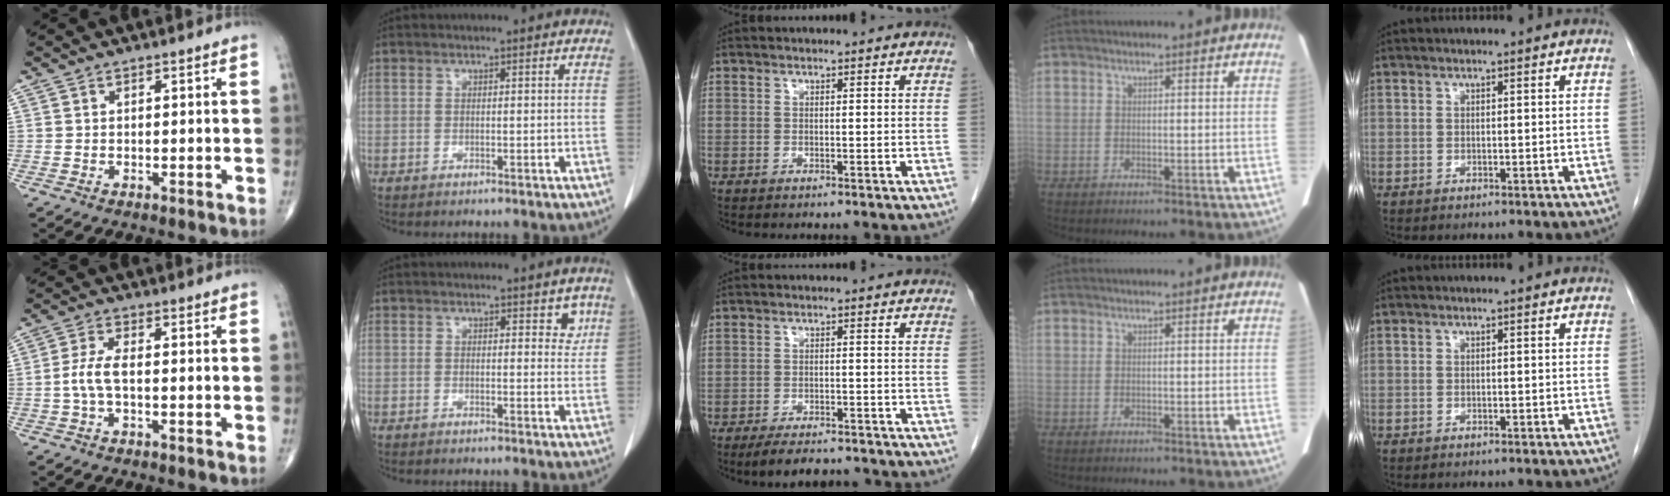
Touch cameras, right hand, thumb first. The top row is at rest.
{"thumb": {"total": 4.3, "force": [-0.7, 1.5, 4.0], "torque": [-0.097, 0.008, -0.019]}, "index": {"total": 2.5, "force": [1.5, 1.5, 1.3], "torque": [-0.002, -0.004, 0.016]}, "middle": {"total": 8.2, "force": [-7.4, 1.8, 3.0], "torque": [-0.041, -0.003, -0.105]}}